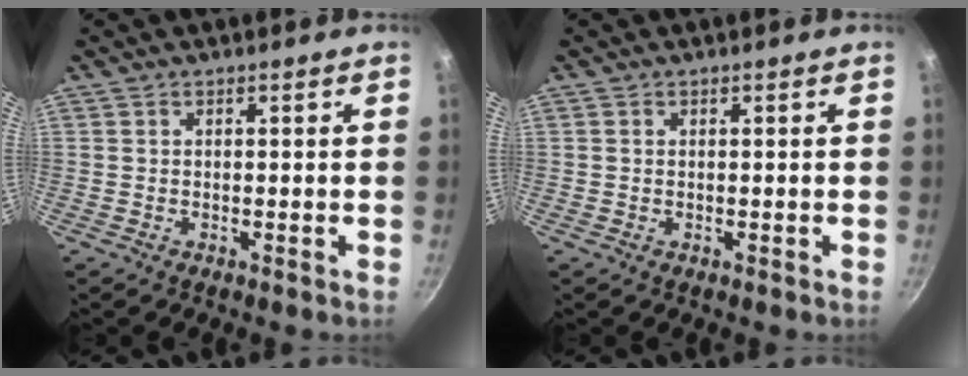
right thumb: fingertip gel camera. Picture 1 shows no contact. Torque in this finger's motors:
{"motor_torque": [-0.15, -0.13, -0.06, 0.05, 0.00]}